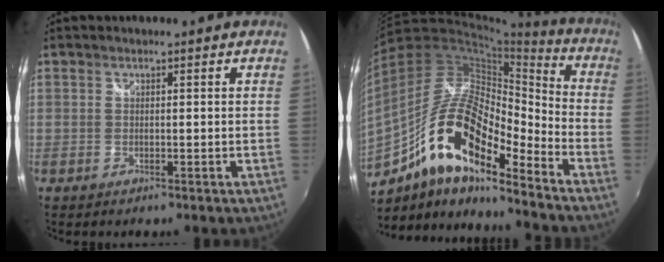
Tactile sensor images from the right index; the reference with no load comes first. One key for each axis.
{"total": 20.4, "fx": -11.2, "fy": 6.7, "fz": 15.6, "tx": -0.289, "ty": -0.012, "tz": -0.224}